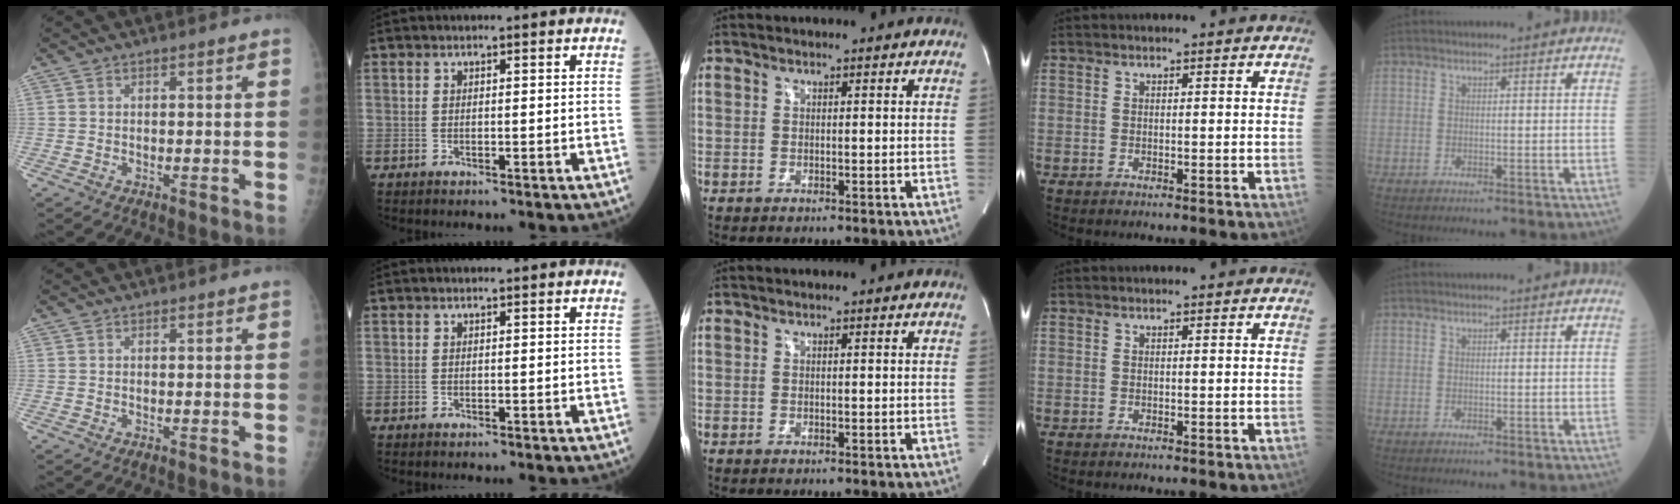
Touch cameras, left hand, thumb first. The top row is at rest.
{}